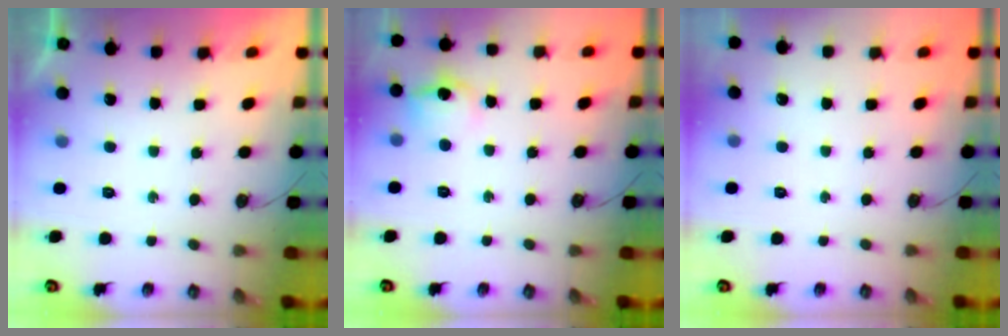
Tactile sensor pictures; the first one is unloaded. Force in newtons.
{"total": 9.5, "press": 9.4, "slide": 0.8}
{"total": 0.0}